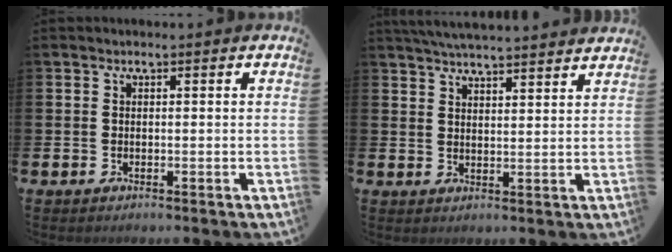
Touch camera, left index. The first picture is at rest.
{"total": 4.8, "force": [4.8, -0.1, 0.6], "torque": [-0.018, -0.027, 0.085]}